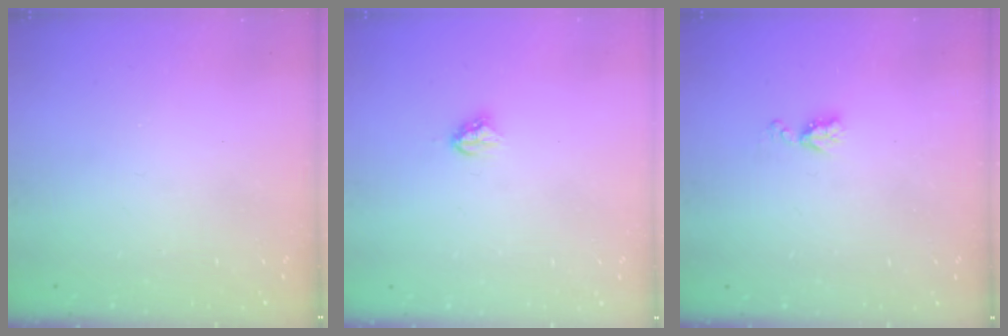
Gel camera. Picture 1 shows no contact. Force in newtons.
{"total": 3.7, "press": 3.6, "slide": 0.5}
{"total": 4.5, "press": 4.5, "slide": 0.5}